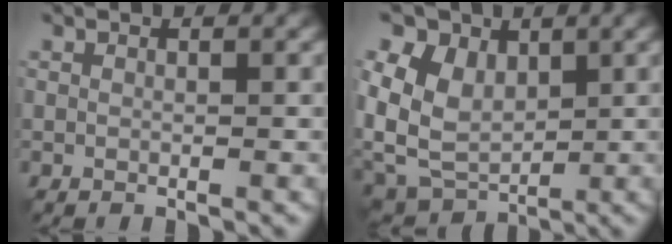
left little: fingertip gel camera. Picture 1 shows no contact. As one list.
[{"total": 8.5, "force": [1.7, 6.5, 5.2], "torque": [-0.119, 0.011, 0.036]}]